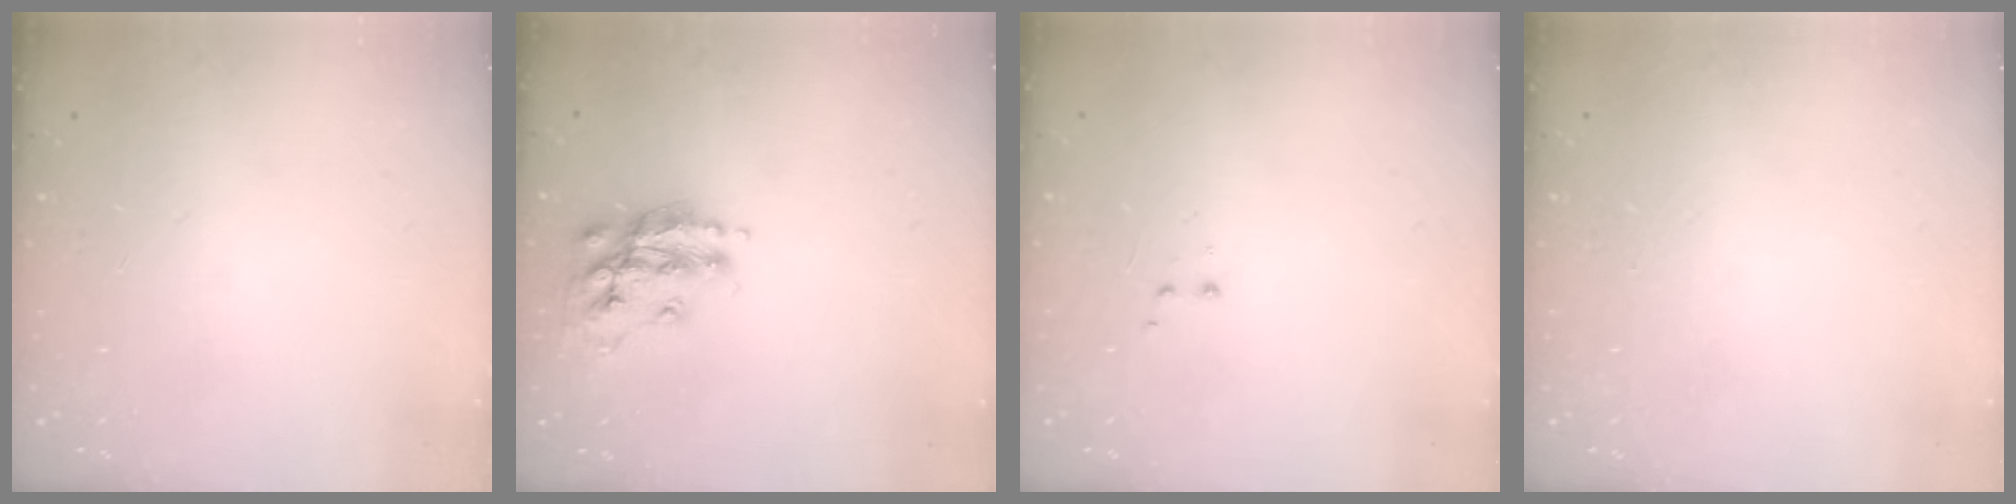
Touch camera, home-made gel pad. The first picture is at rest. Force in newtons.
{"total": 14.5, "press": 14.5, "slide": 1.0}
{"total": 2.0, "press": 1.8, "slide": 0.9}
{"total": 0.0}